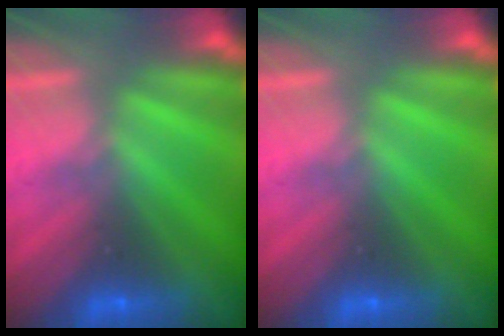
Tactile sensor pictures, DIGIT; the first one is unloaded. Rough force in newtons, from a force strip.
{"total": 0.0}